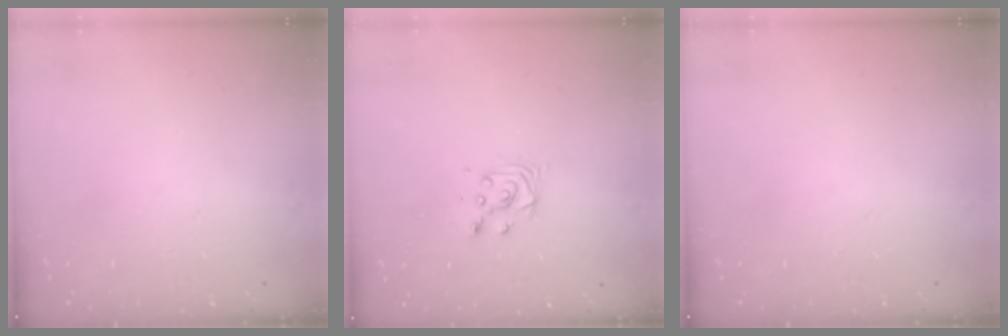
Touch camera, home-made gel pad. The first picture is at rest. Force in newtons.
{"total": 4.7, "press": 4.7, "slide": 0.5}
{"total": 0.0}